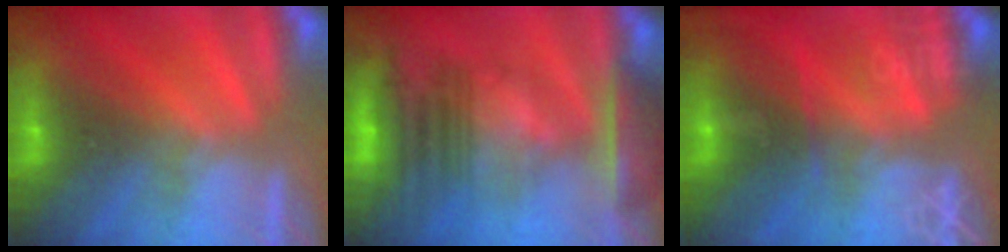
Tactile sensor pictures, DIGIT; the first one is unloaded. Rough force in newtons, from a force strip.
{"total": 7.3}
{"total": 6.3}